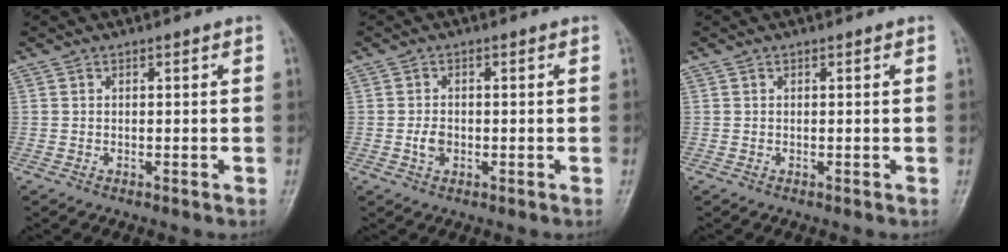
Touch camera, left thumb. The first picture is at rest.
{"total": 2.6, "force": [-0.6, 1.9, 1.6], "torque": [-0.024, 0.004, -0.012]}
{"total": 0.0}